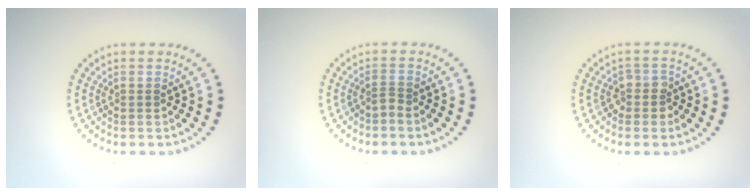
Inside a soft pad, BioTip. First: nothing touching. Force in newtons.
{"total": 0.5, "press": 0.3, "slide": 0.4}
{"total": 1.7, "press": 1.5, "slide": 0.8}